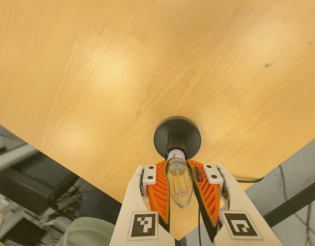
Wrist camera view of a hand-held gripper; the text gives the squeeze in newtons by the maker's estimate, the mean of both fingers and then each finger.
{"total": 26.1, "left": 27.2, "right": 25.1}